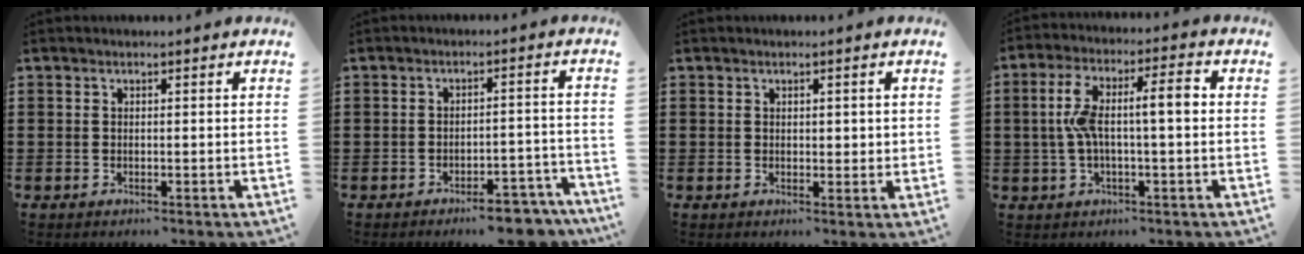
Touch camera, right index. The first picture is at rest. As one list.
[{"total": 5.7, "force": [-5.3, 0.9, 1.9], "torque": [-0.025, 0.008, -0.098]}, {"total": 1.1, "force": [0.4, 0.8, 0.6], "torque": [-0.006, 0.004, 0.004]}, {"total": 8.3, "force": [0.2, 2.3, 7.9], "torque": [-0.154, 0.012, -0.003]}]